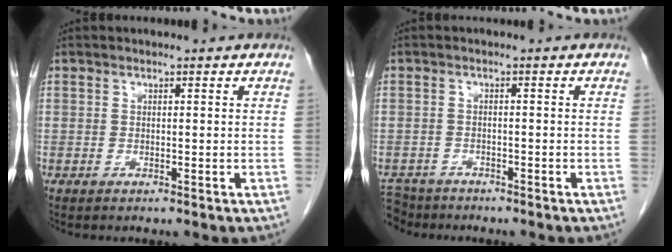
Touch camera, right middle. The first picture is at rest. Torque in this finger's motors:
{"motor_torque": [-0.14, -0.10, 0.02, 0.00]}